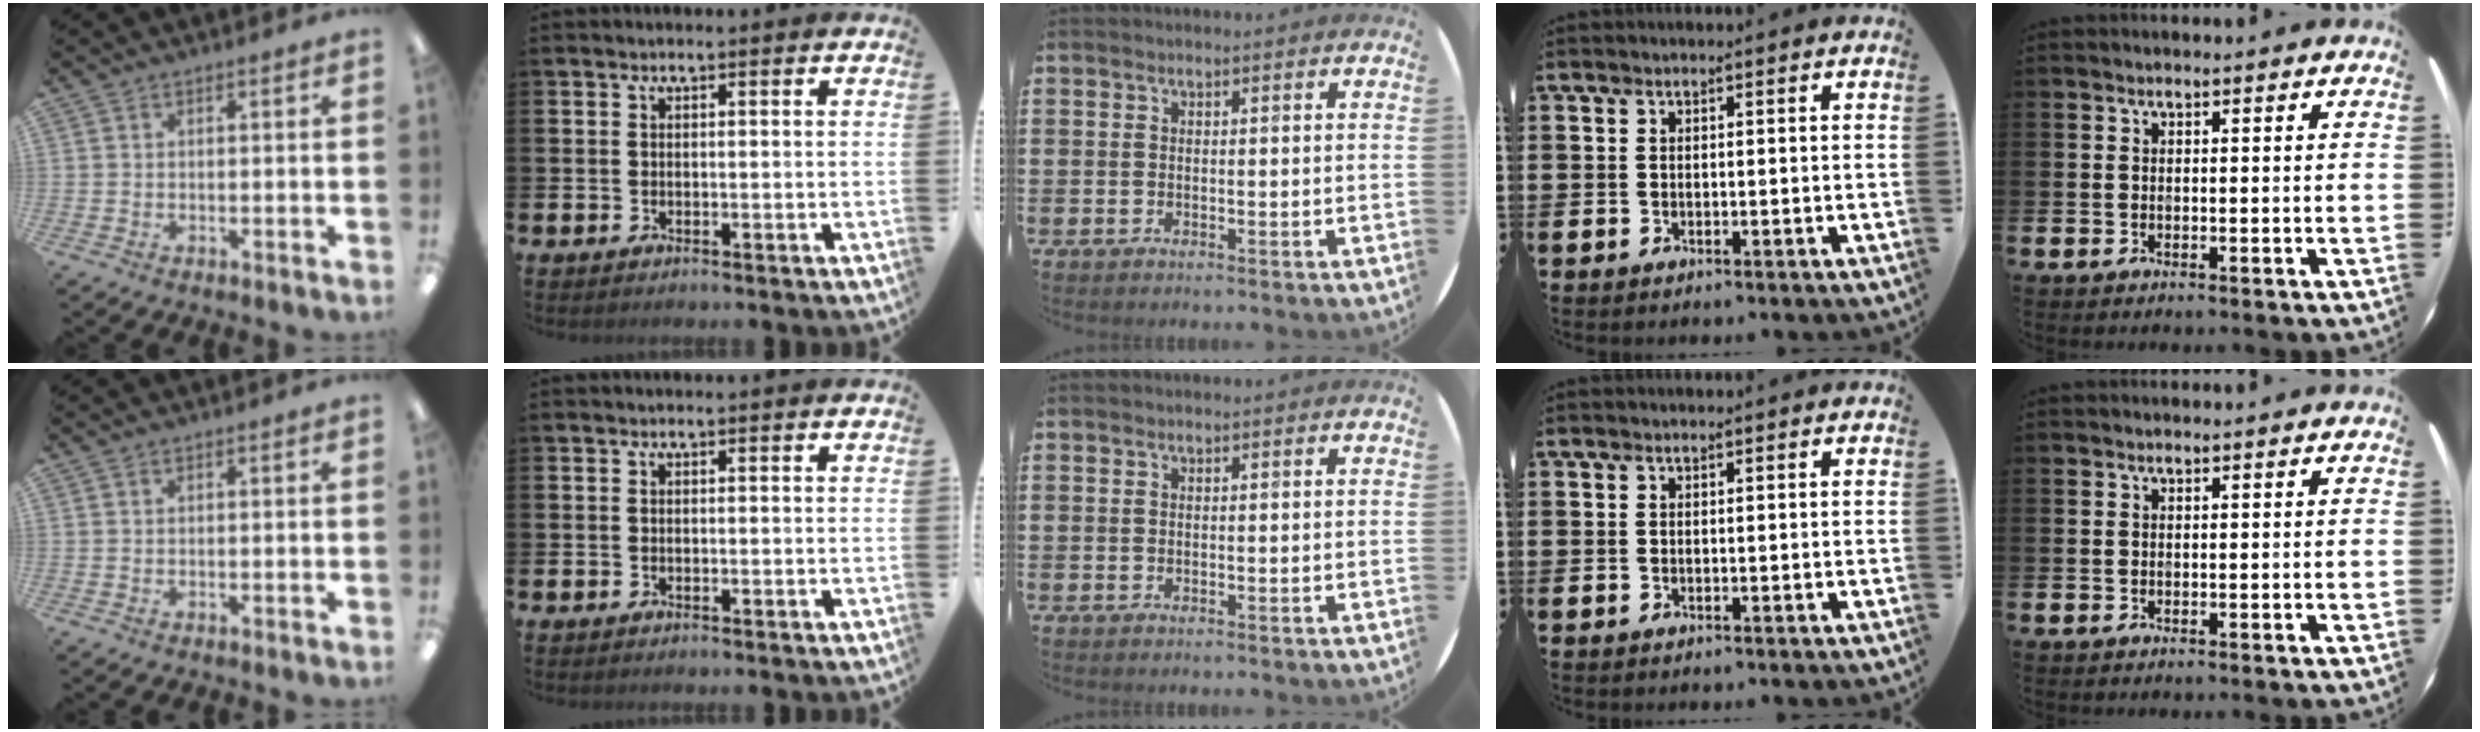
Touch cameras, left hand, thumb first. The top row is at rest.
{}